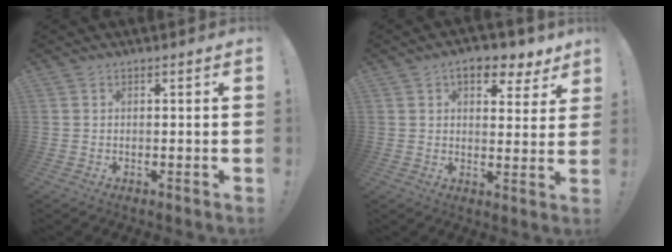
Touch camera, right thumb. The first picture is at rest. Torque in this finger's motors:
{"motor_torque": [0.03, 0.03, 0.03, 0.02, 0.00]}